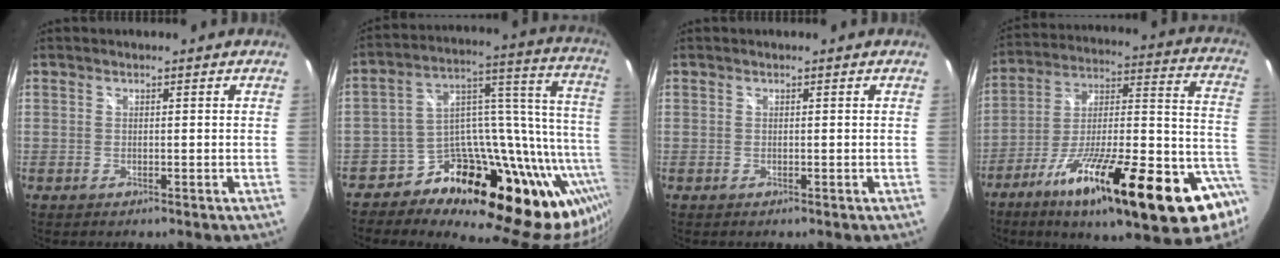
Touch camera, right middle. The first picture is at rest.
{"total": 22.5, "force": [-8.8, 13.7, 15.6], "torque": [-0.176, 0.046, -0.136]}
{"total": 0.0}
{"total": 29.5, "force": [-14.1, 6.2, 25.1], "torque": [-0.353, -0.025, -0.222]}